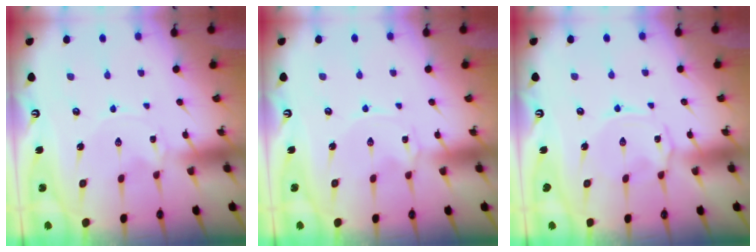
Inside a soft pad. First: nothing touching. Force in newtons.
{"total": 0.0}
{"total": 2.0, "press": 2.0, "slide": 0.5}